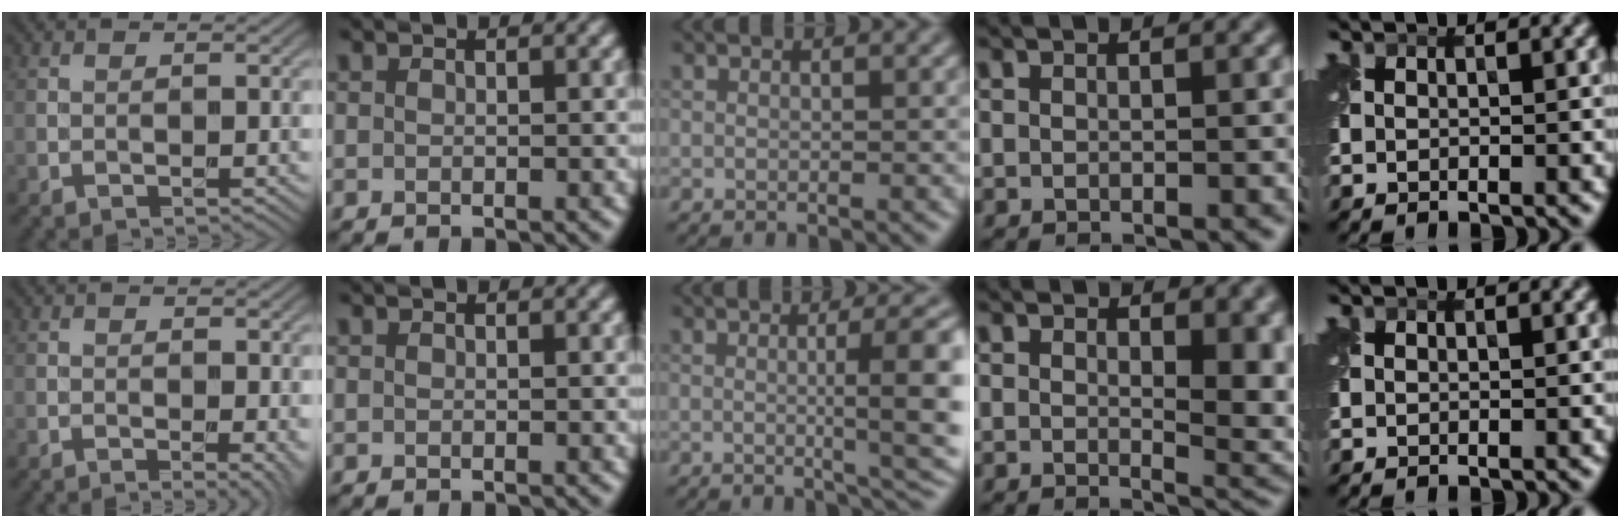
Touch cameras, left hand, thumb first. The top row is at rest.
{"thumb": {"total": 2.0, "force": [-0.3, 0.4, 1.9], "torque": [-0.027, -0.007, -0.006]}, "middle": {"total": 7.6, "force": [0.0, 1.8, 7.4], "torque": [-0.090, 0.002, 0.002]}, "ring": {"total": 6.0, "force": [1.0, 2.6, 5.3], "torque": [-0.063, -0.011, 0.022]}}